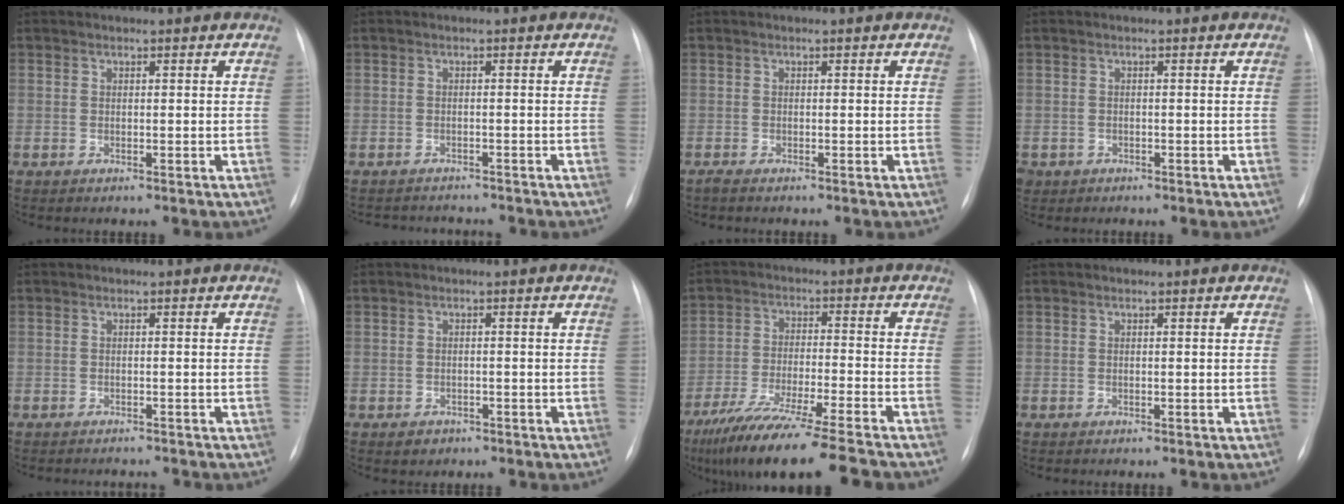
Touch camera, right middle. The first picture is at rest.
{"total": 4.7, "force": [-4.6, 0.9, 0.4], "torque": [0.001, -0.002, -0.062]}
{"total": 0.7, "force": [-0.5, 0.0, 0.4], "torque": [-0.011, -0.003, -0.012]}
{"total": 2.7, "force": [-1.6, 2.1, 0.4], "torque": [-0.008, 0.001, -0.025]}
{"total": 3.0, "force": [-3.0, 0.4, 0.3], "torque": [0.003, -0.004, -0.035]}
{"total": 1.7, "force": [-1.1, 1.3, 0.4], "torque": [-0.007, 0.002, -0.010]}
{"total": 17.7, "force": [-14.5, 0.0, 10.1], "torque": [-0.173, -0.046, -0.240]}
{"total": 0.0}